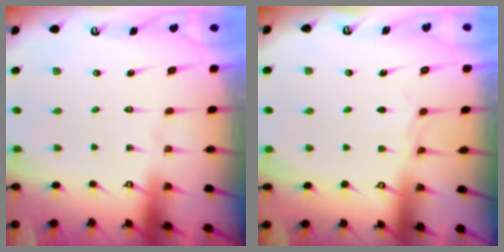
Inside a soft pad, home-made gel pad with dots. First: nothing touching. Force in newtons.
{"total": 3.2, "press": 3.1, "slide": 0.6}